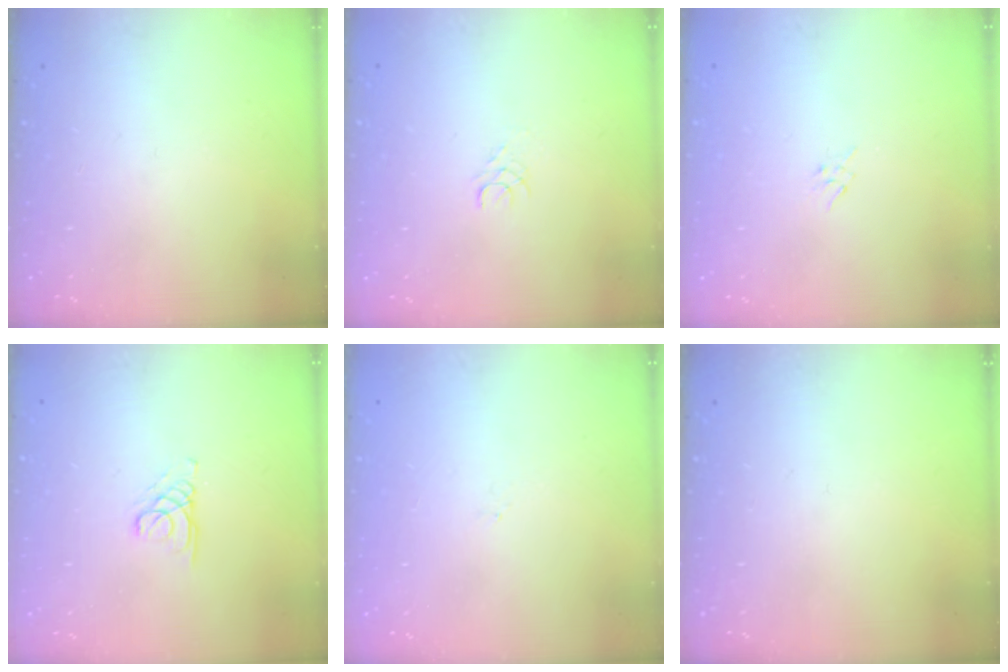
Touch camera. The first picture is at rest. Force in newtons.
{"total": 2.5, "press": 2.5, "slide": 0.2}
{"total": 1.6, "press": 1.6, "slide": 0.4}
{"total": 1.7, "press": 1.7, "slide": 0.1}
{"total": 0.0}
{"total": 0.0}